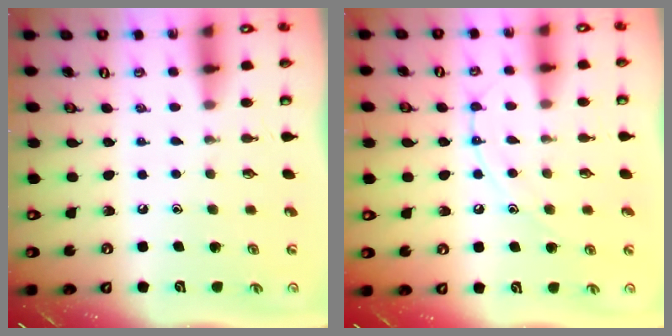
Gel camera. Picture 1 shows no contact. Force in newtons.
{"total": 8.8, "press": 8.8, "slide": 0.9}